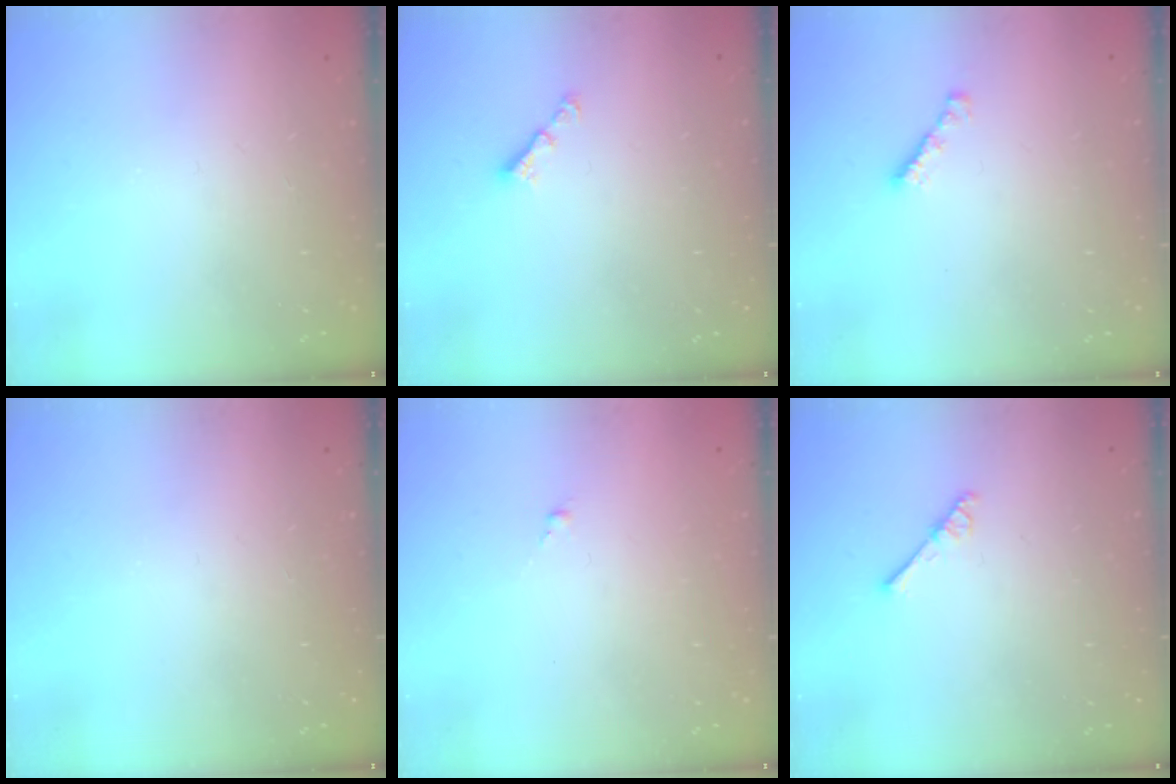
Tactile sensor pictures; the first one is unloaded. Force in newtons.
{"total": 2.8, "press": 2.7, "slide": 0.5}
{"total": 1.9, "press": 1.9, "slide": 0.5}
{"total": 0.0}
{"total": 0.5, "press": 0.4, "slide": 0.4}
{"total": 2.6, "press": 2.6, "slide": 0.3}